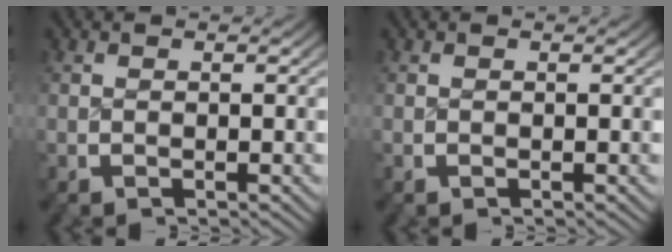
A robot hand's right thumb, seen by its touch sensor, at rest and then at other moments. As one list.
[{"total": 0.0}]